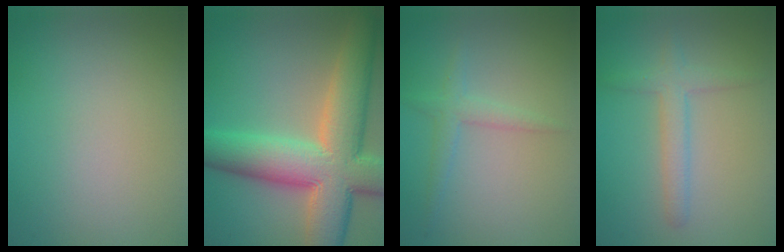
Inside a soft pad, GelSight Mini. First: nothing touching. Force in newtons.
{"total": 12.2, "press": 12.2, "slide": 0.7}
{"total": 1.7, "press": 1.7, "slide": 0.1}
{"total": 2.3, "press": 2.3, "slide": 0.0}